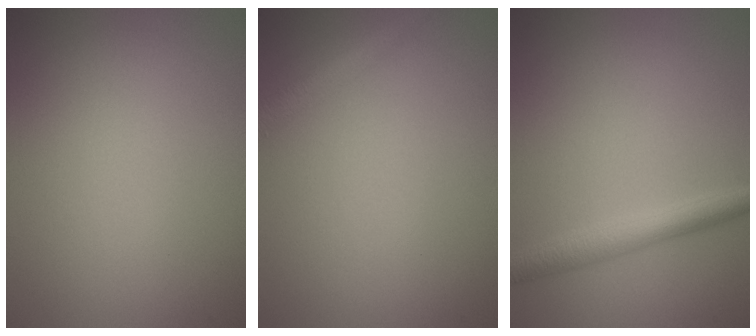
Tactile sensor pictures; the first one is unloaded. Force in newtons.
{"total": 1.9, "press": 1.9, "slide": 0.1}
{"total": 2.9, "press": 2.9, "slide": 0.0}